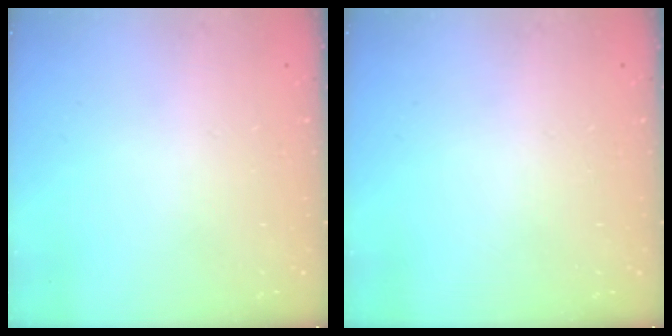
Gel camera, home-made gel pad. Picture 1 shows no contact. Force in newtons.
{"total": 0.0}